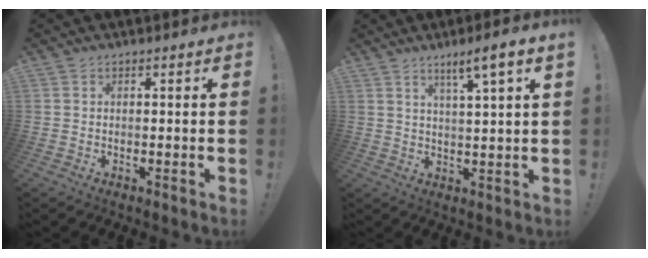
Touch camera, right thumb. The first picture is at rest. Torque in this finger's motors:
{"motor_torque": [0.38, 0.40, 0.20, 0.10, 0.23]}